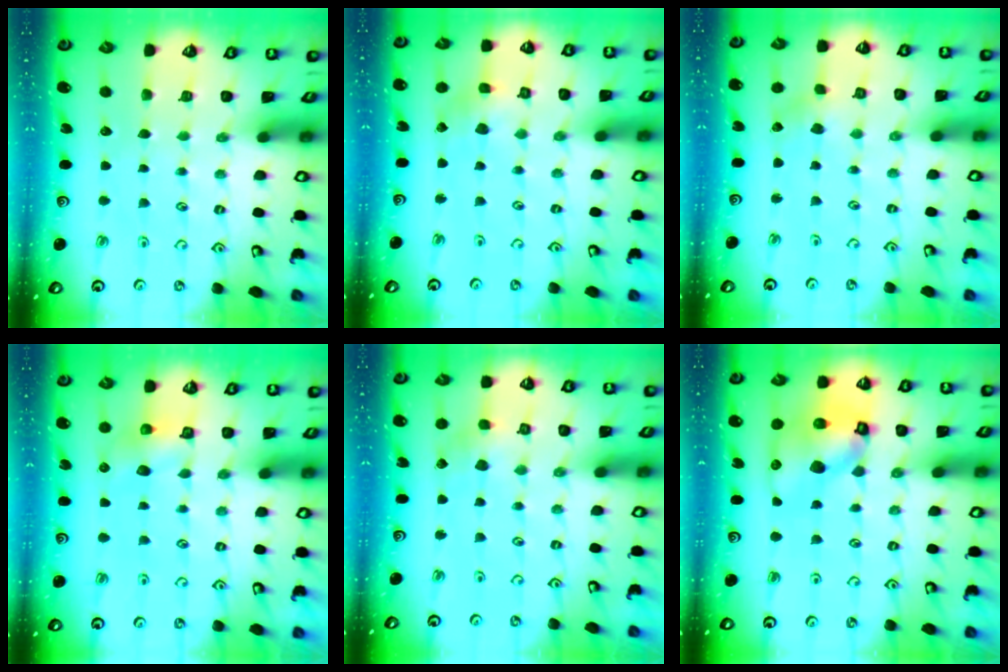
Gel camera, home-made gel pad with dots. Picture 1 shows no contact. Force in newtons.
{"total": 2.7, "press": 2.7, "slide": 0.3}
{"total": 1.1, "press": 1.1, "slide": 0.1}
{"total": 6.5, "press": 6.5, "slide": 0.5}
{"total": 2.3, "press": 2.2, "slide": 0.3}
{"total": 14.5, "press": 14.3, "slide": 2.1}